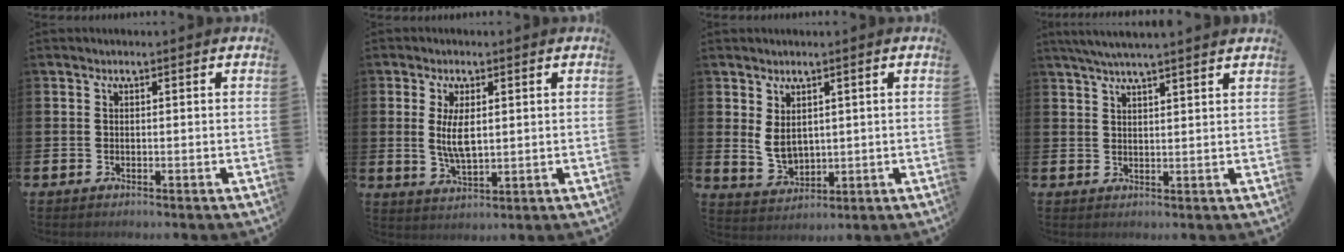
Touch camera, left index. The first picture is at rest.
{"total": 4.8, "force": [1.2, 1.9, 4.3], "torque": [-0.071, -0.003, 0.018]}
{"total": 3.6, "force": [2.0, 2.0, 2.2], "torque": [-0.031, -0.010, 0.033]}
{"total": 4.1, "force": [3.8, -0.3, 1.3], "torque": [-0.044, -0.005, 0.072]}